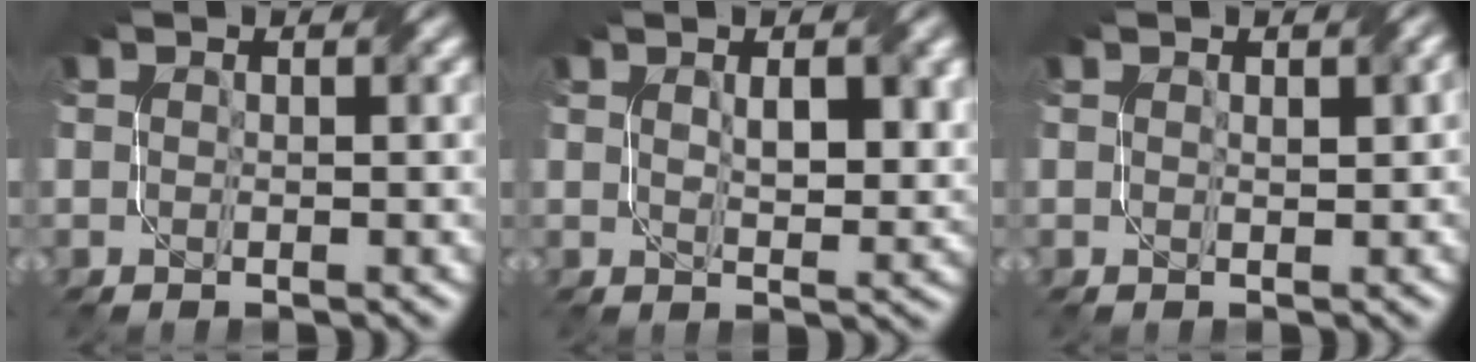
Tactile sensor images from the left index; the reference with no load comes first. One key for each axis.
{"total": 3.7, "fx": 1.1, "fy": 1.4, "fz": 3.2, "tx": -0.058, "ty": -0.002, "tz": 0.024}
{"total": 0.9, "fx": 0.4, "fy": 0.2, "fz": 0.8, "tx": -0.011, "ty": 0.000, "tz": 0.009}